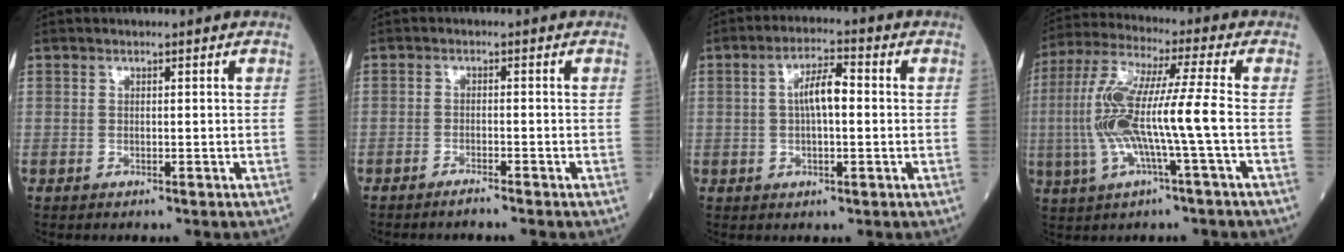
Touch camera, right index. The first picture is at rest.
{"total": 1.5, "force": [-1.4, -0.3, 0.4], "torque": [-0.007, 0.000, -0.026]}
{"total": 5.3, "force": [0.4, 1.4, 5.0], "torque": [-0.095, 0.015, 0.003]}
{"total": 12.7, "force": [-2.0, 0.0, 12.5], "torque": [-0.268, 0.017, -0.043]}